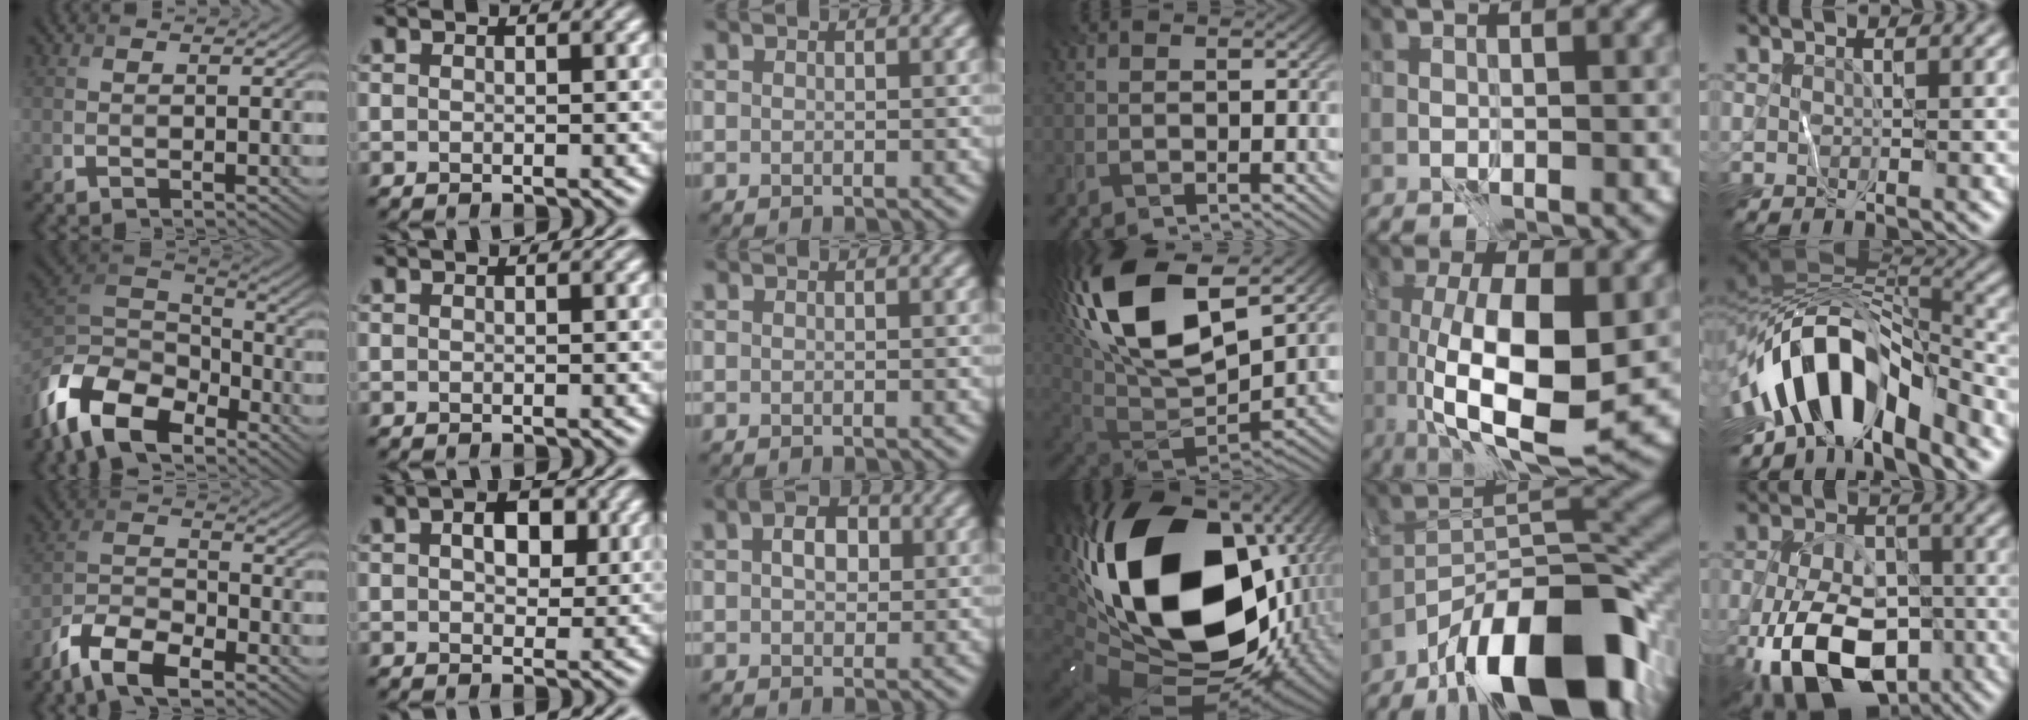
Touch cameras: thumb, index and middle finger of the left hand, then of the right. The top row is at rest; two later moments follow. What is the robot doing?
{"motion": "wipe", "object": "whiteboard"}